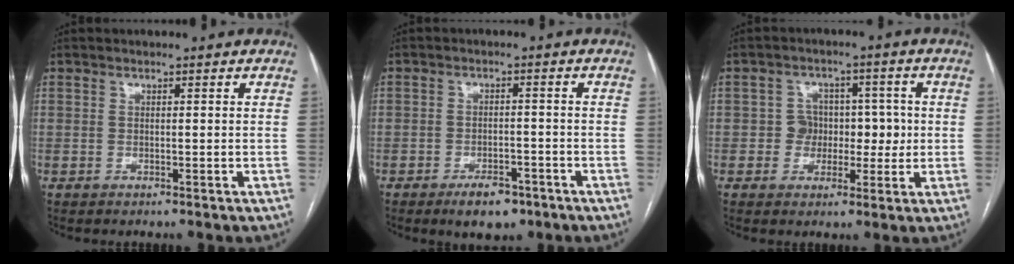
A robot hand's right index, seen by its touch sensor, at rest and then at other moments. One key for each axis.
{"total": 5.3, "fx": -3.6, "fy": 2.6, "fz": 3.0, "tx": -0.044, "ty": 0.003, "tz": -0.050}
{"total": 5.5, "fx": -0.3, "fy": 5.2, "fz": 1.8, "tx": -0.006, "ty": 0.025, "tz": -0.002}